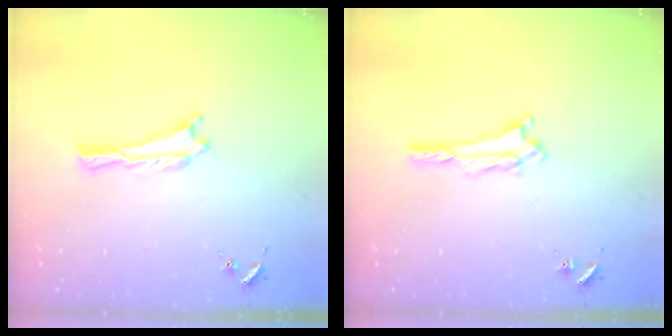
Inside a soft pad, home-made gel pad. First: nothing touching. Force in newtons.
{"total": 2.4, "press": 2.4, "slide": 0.4}